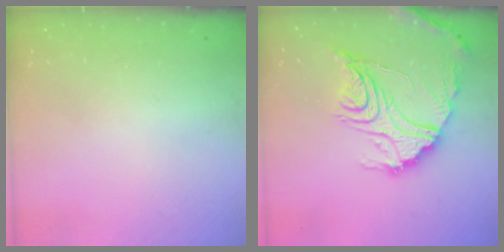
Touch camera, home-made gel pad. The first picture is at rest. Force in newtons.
{"total": 19.7, "press": 19.7, "slide": 1.6}